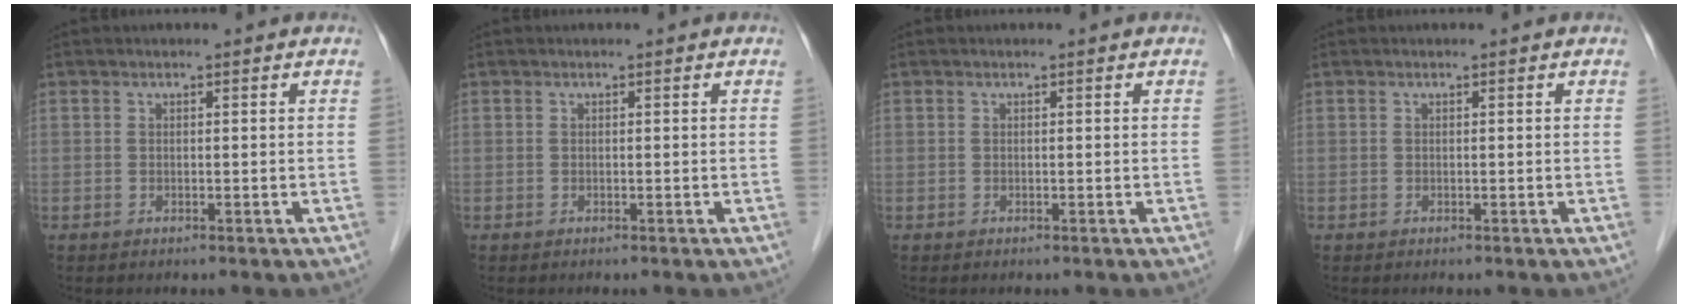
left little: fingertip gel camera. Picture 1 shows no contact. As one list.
[{"total": 0.0}, {"total": 0.0}, {"total": 0.0}]